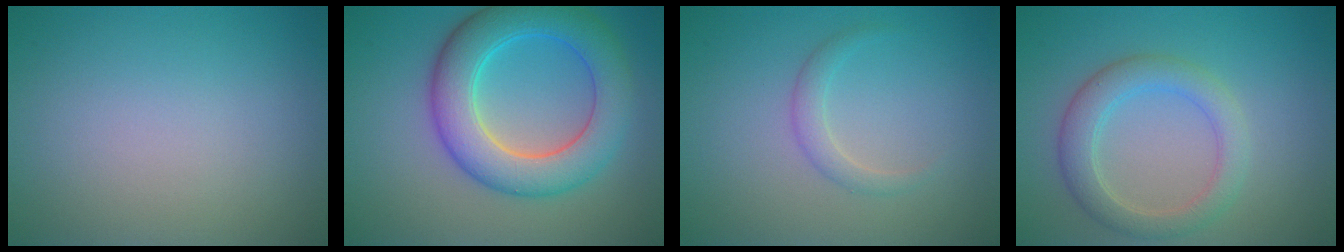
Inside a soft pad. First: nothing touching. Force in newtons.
{"total": 7.7, "press": 7.7, "slide": 0.3}
{"total": 1.5, "press": 1.5, "slide": 0.1}
{"total": 3.5, "press": 3.5, "slide": 0.1}